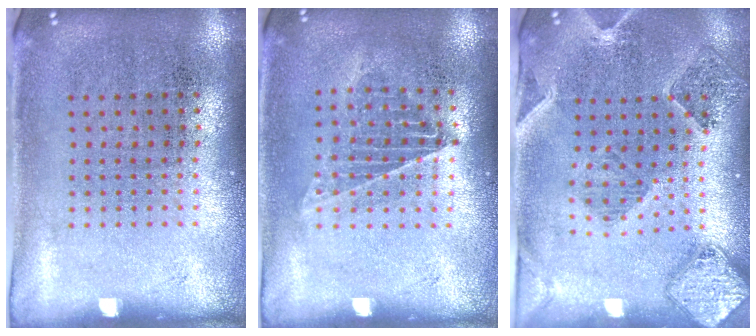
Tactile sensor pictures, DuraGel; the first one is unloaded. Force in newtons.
{"total": 1.1, "press": 1.0, "slide": 0.2}
{"total": 1.6, "press": 1.6, "slide": 0.3}